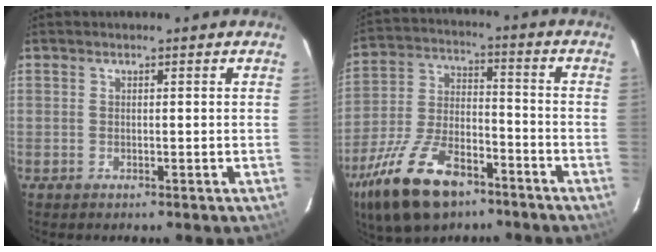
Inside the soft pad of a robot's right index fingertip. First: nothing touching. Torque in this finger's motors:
{"motor_torque": [1.22, -0.92, 0.90, 0.21]}